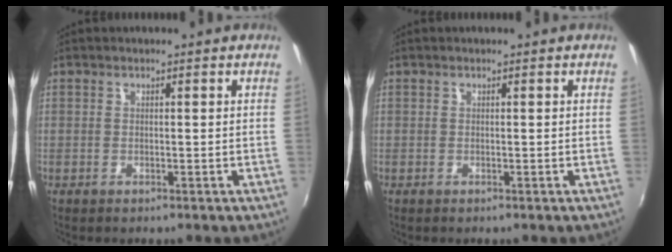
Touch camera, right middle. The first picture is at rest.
{"total": 0.0}